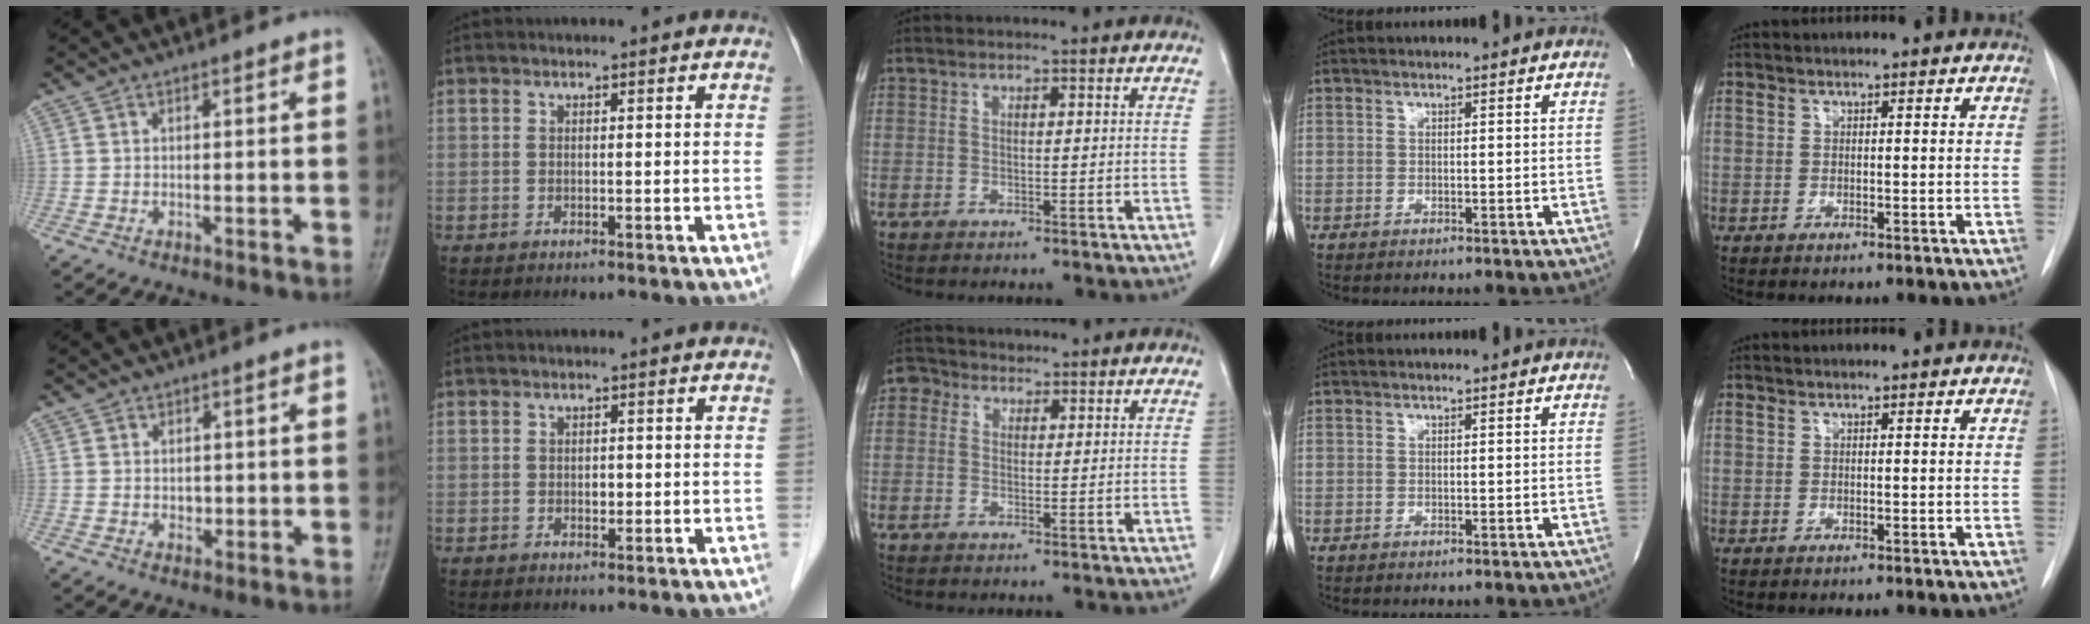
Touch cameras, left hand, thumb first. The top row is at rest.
{"thumb": {"total": 1.9, "force": [0.0, 1.7, 1.0], "torque": [-0.001, 0.001, 0.001]}, "index": {"total": 0.9, "force": [-0.1, 0.6, 0.6], "torque": [-0.010, 0.001, -0.001]}, "middle": {"total": 2.3, "force": [1.1, 2.0, 0.6], "torque": [-0.009, 0.011, 0.014]}}